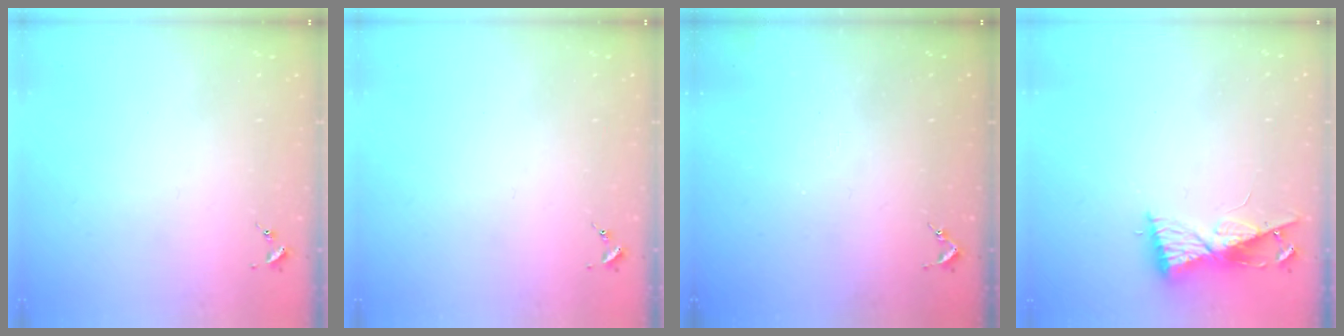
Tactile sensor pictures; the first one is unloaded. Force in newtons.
{"total": 0.0}
{"total": 2.5, "press": 2.5, "slide": 0.3}
{"total": 8.5, "press": 8.5, "slide": 0.7}